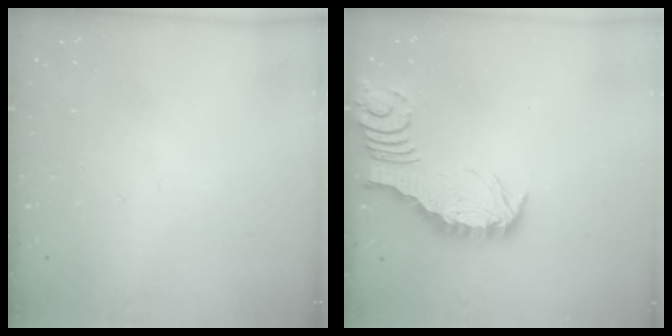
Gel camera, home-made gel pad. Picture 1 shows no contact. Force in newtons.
{"total": 3.0, "press": 2.9, "slide": 0.3}